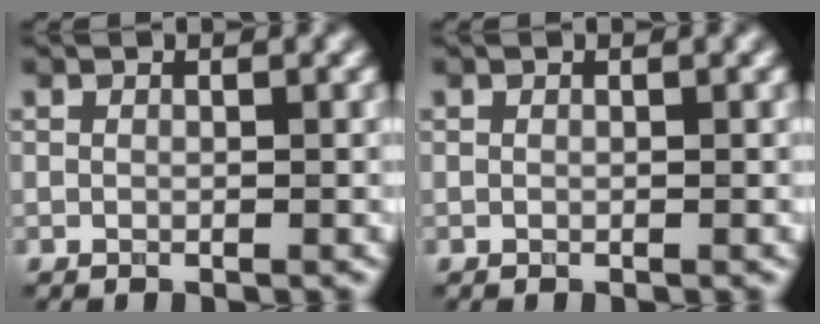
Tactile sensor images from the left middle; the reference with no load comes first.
{"total": 0.0}